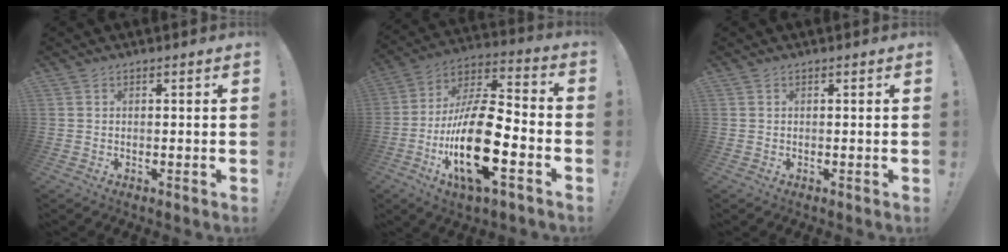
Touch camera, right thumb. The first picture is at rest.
{"total": 24.0, "force": [-7.2, 8.7, 21.2], "torque": [-0.409, 0.036, -0.118]}
{"total": 0.0}